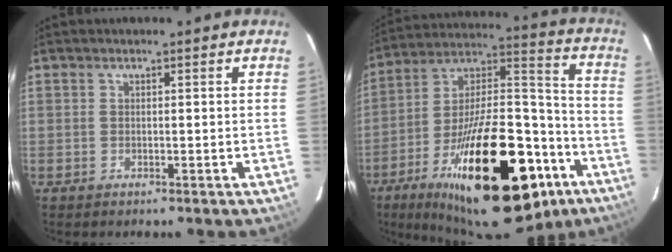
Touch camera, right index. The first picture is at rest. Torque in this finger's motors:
{"motor_torque": [1.56, -0.59, 1.05, 0.21]}